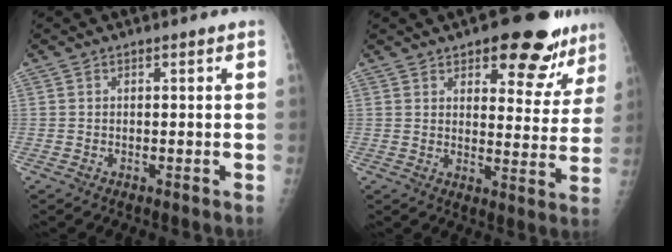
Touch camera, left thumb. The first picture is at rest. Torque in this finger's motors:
{"motor_torque": [0.82, 0.74, 0.38, -0.06, 0.04]}